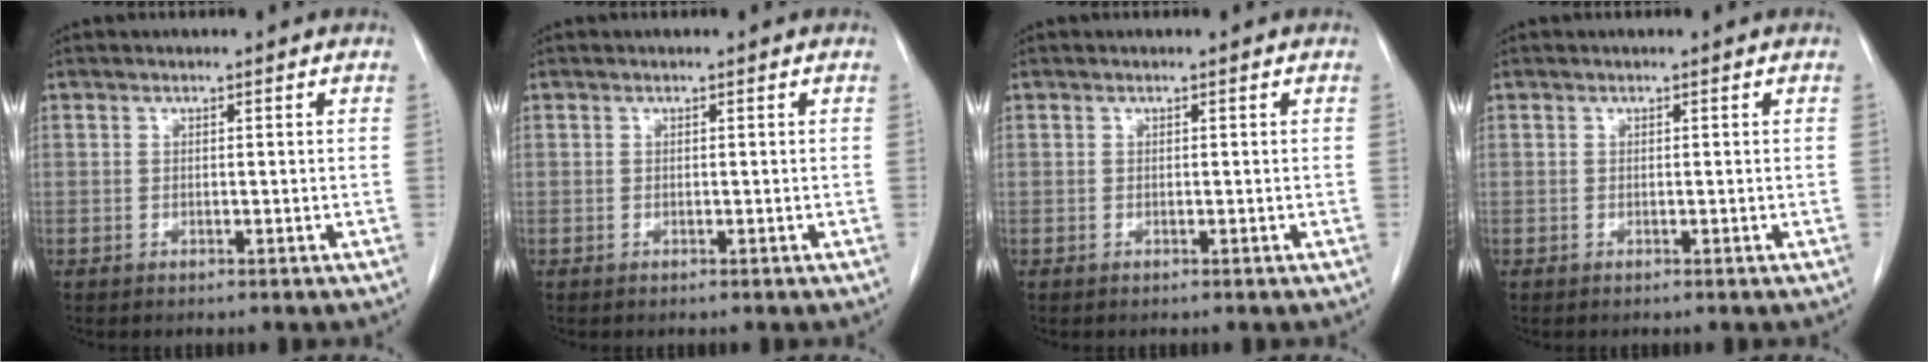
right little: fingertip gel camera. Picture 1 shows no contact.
{"total": 0.0}
{"total": 0.0}
{"total": 0.0}